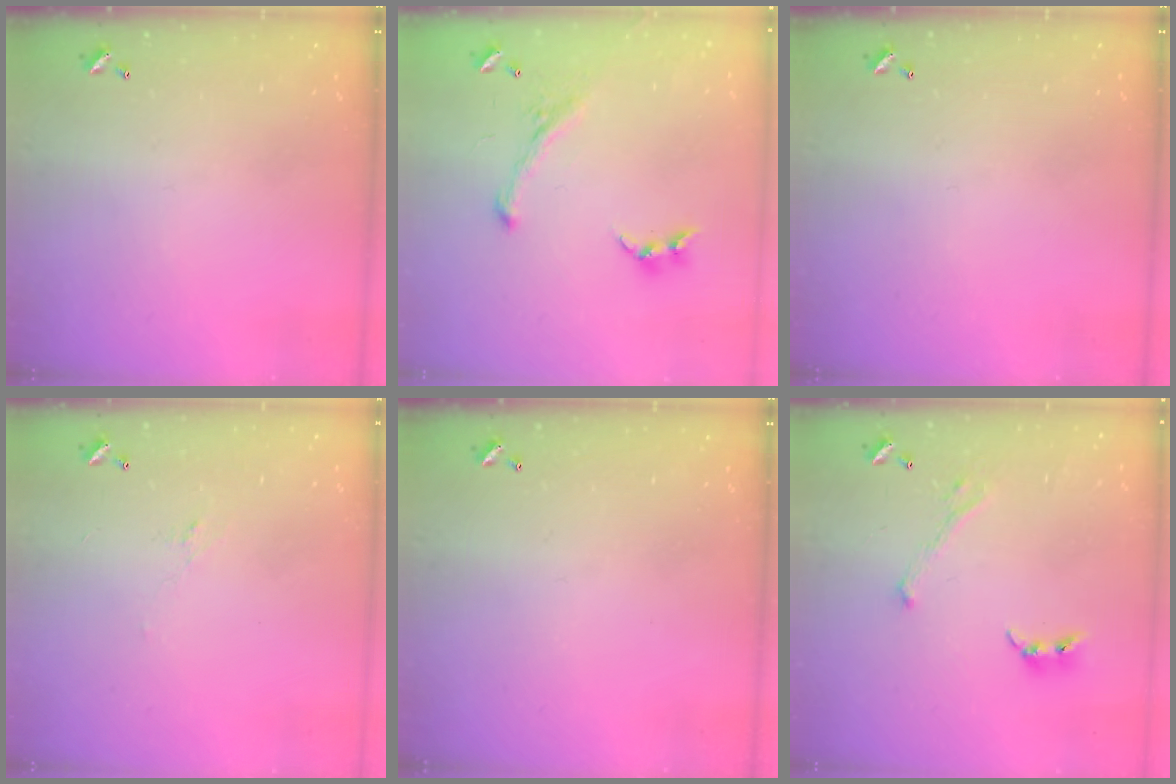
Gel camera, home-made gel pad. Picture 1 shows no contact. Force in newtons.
{"total": 1.1, "press": 0.0, "slide": 1.1}
{"total": 0.0}
{"total": 0.5, "press": 0.0, "slide": 0.5}
{"total": 0.0}
{"total": 2.6, "press": 2.4, "slide": 1.0}